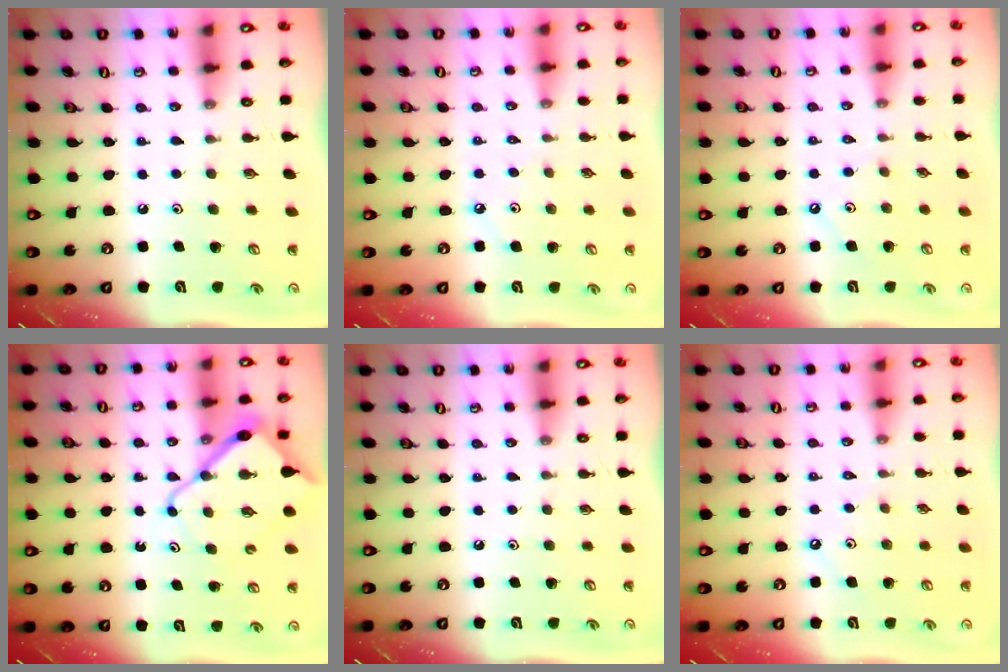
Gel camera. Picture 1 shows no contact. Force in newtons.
{"total": 1.9, "press": 1.9, "slide": 0.4}
{"total": 1.8, "press": 1.8, "slide": 0.3}
{"total": 12.1, "press": 12.1, "slide": 1.1}
{"total": 0.0}
{"total": 3.0, "press": 3.0, "slide": 0.5}